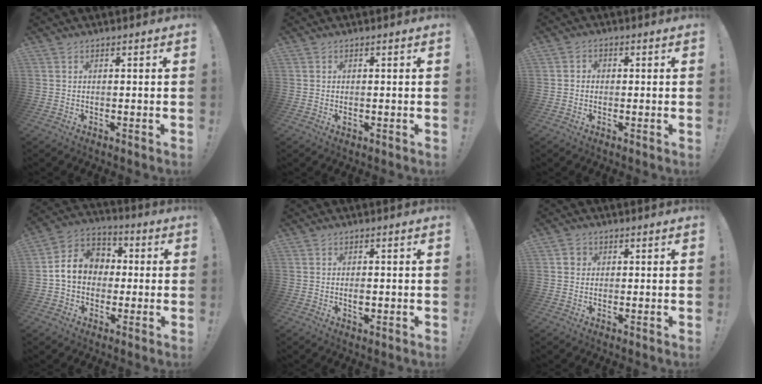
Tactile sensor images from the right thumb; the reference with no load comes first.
{"total": 0.0}
{"total": 2.2, "force": [-0.7, 1.8, 1.0], "torque": [-0.015, 0.008, -0.013]}
{"total": 12.1, "force": [0.4, 10.2, 6.4], "torque": [-0.096, 0.015, 0.017]}
{"total": 2.0, "force": [-0.5, 1.1, 1.5], "torque": [-0.012, -0.003, -0.010]}
{"total": 2.6, "force": [0.5, 2.5, 0.7], "torque": [-0.011, 0.007, 0.009]}